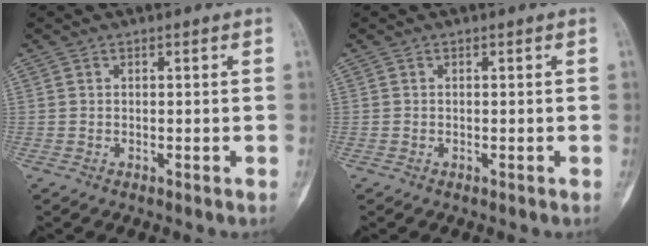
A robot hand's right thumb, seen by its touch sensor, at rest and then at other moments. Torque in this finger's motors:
{"motor_torque": [-0.19, -0.06, 0.19, -0.07, 0.02]}